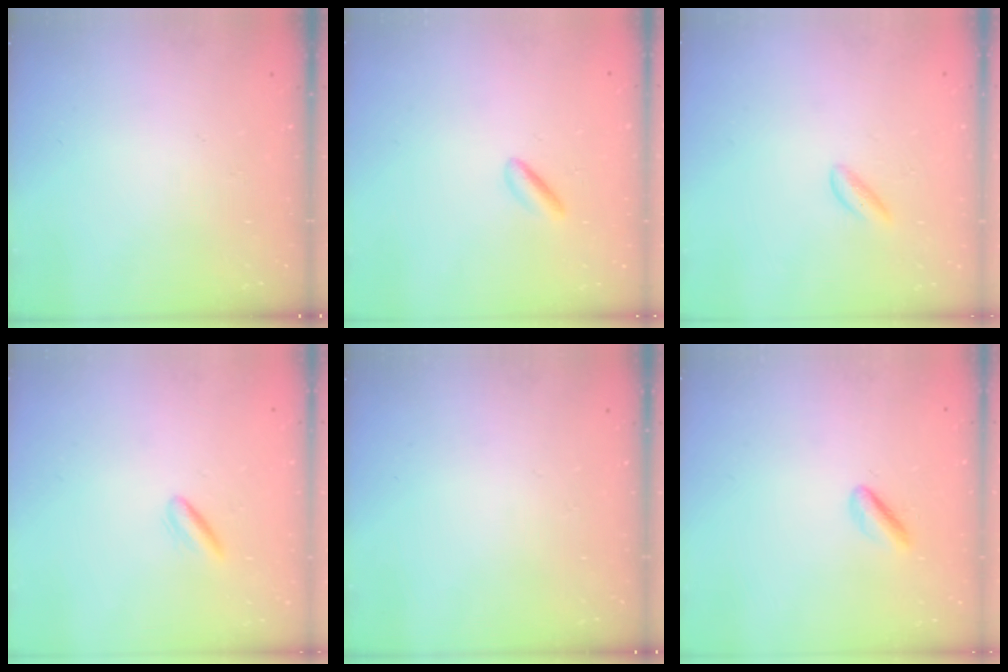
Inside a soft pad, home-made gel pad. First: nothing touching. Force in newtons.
{"total": 2.5, "press": 2.3, "slide": 0.9}
{"total": 2.4, "press": 2.3, "slide": 0.7}
{"total": 2.1, "press": 1.9, "slide": 0.9}
{"total": 0.0}
{"total": 2.2, "press": 1.8, "slide": 1.2}